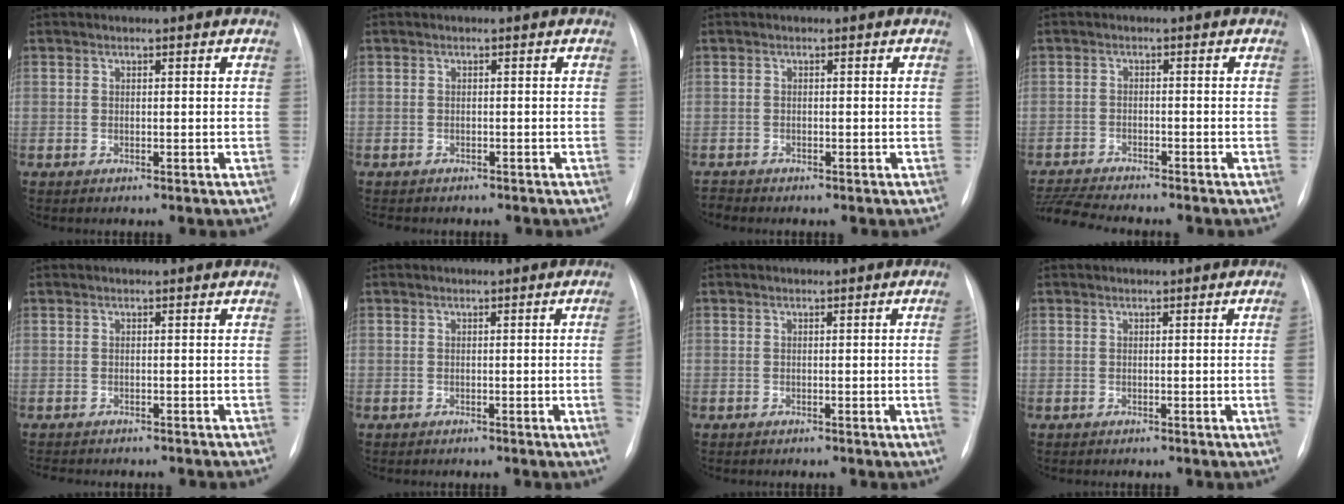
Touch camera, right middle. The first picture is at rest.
{"total": 4.2, "force": [-3.6, 1.6, 1.6], "torque": [-0.024, -0.006, -0.038]}
{"total": 0.9, "force": [-0.9, -0.1, -0.2], "torque": [0.002, -0.007, -0.014]}
{"total": 9.0, "force": [-8.4, 0.3, 3.3], "torque": [-0.063, -0.014, -0.135]}
{"total": 4.5, "force": [-3.9, 1.3, 1.7], "torque": [-0.026, -0.006, -0.049]}
{"total": 3.0, "force": [-0.4, -0.9, 2.8], "torque": [-0.038, -0.005, -0.003]}
{"total": 2.5, "force": [-0.3, -0.7, 2.4], "torque": [-0.033, -0.002, -0.001]}
{"total": 2.3, "force": [-0.2, -0.8, 2.2], "torque": [-0.030, -0.003, 0.001]}